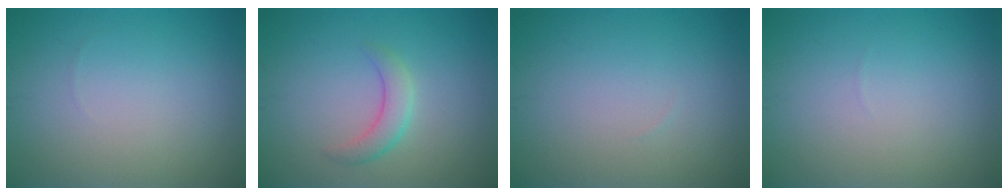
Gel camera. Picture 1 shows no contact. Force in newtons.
{"total": 2.3, "press": 2.3, "slide": 0.0}
{"total": 0.0}
{"total": 0.0}